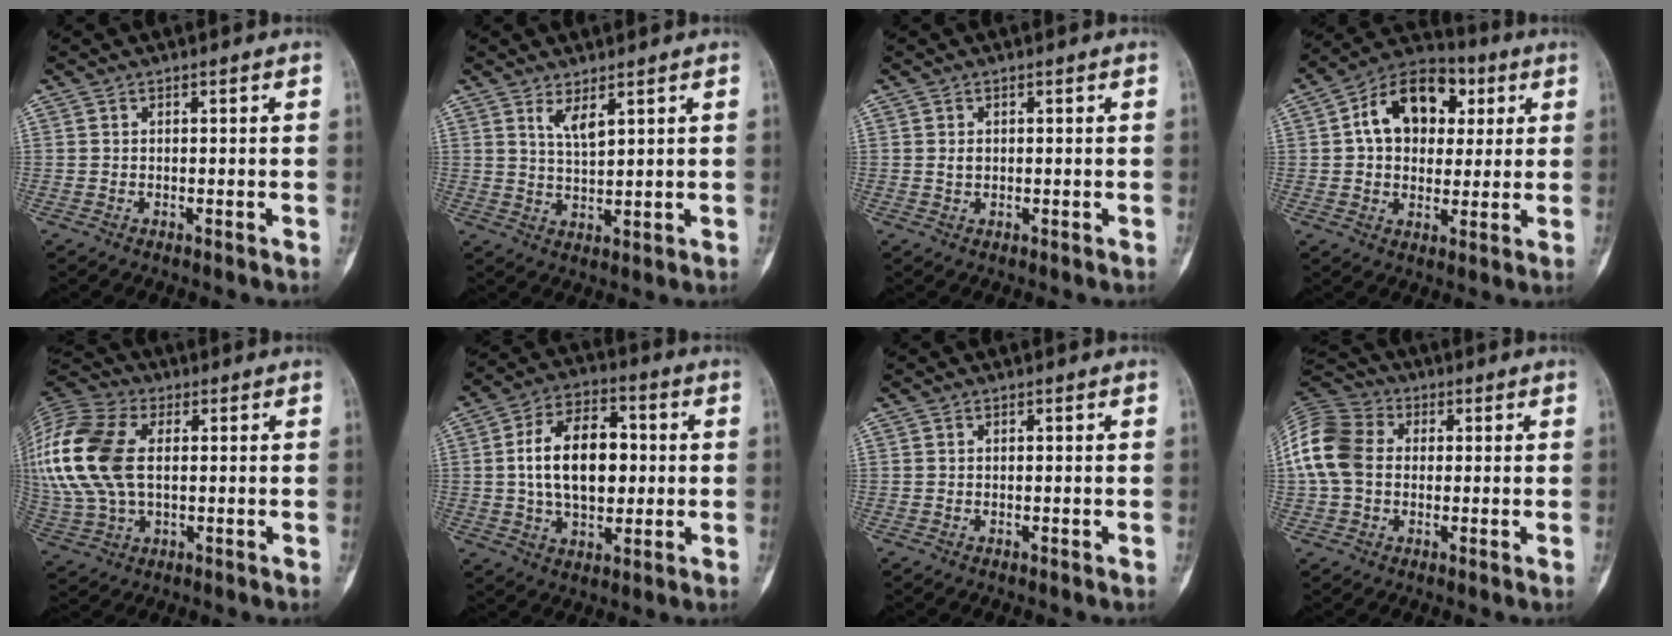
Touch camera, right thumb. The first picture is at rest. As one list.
[{"total": 3.9, "force": [2.4, 1.0, 2.9], "torque": [-0.052, -0.026, 0.050]}, {"total": 1.1, "force": [0.1, 0.8, 0.7], "torque": [-0.010, 0.000, 0.004]}, {"total": 15.2, "force": [3.8, 10.7, 10.2], "torque": [-0.122, 0.012, 0.053]}, {"total": 22.8, "force": [3.3, 14.2, 17.5], "torque": [-0.433, 0.014, 0.063]}, {"total": 15.3, "force": [1.1, 9.2, 12.2], "torque": [-0.180, 0.011, 0.015]}, {"total": 0.0}, {"total": 12.3, "force": [0.8, 9.4, 7.9], "torque": [-0.162, 0.028, 0.007]}]